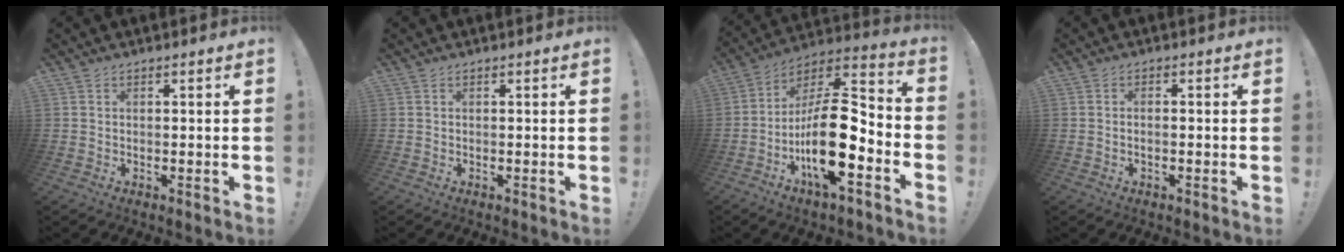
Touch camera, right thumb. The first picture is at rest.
{"total": 0.0}
{"total": 21.3, "force": [-6.1, 8.0, 18.8], "torque": [-0.354, 0.028, -0.098]}
{"total": 1.0, "force": [-0.4, 0.3, 0.9], "torque": [-0.023, 0.002, -0.005]}